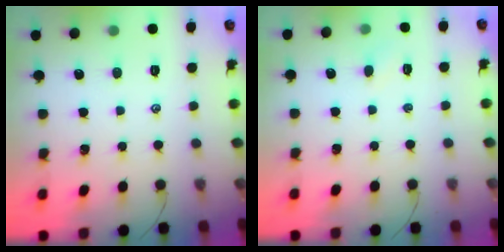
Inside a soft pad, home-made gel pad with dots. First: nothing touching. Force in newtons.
{"total": 3.0, "press": 2.9, "slide": 0.8}